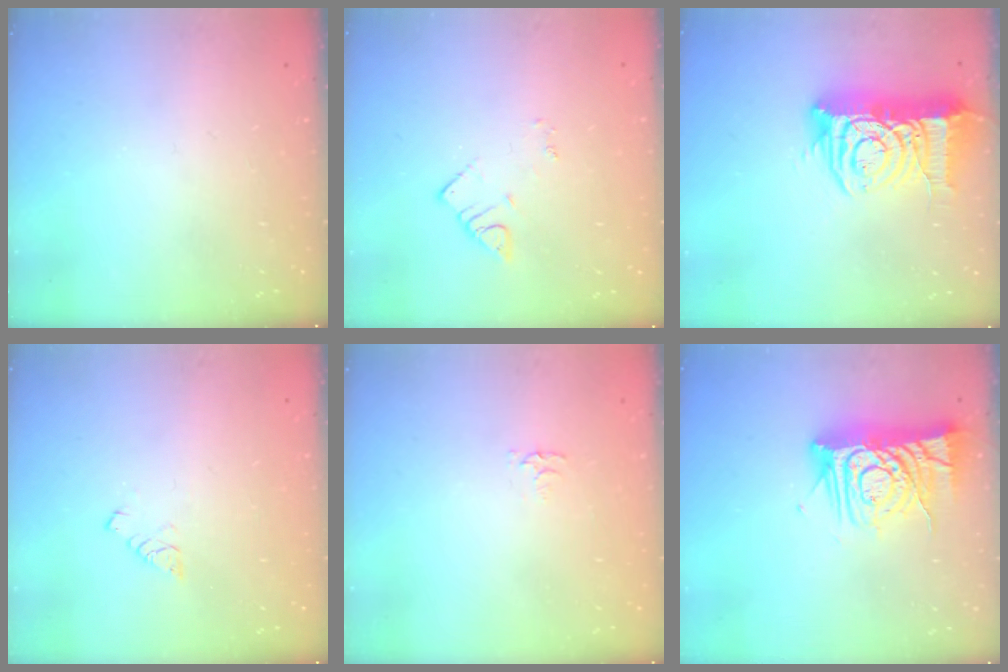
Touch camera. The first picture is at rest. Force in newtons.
{"total": 2.5, "press": 2.5, "slide": 0.3}
{"total": 15.7, "press": 15.6, "slide": 1.8}
{"total": 4.8, "press": 4.8, "slide": 0.3}
{"total": 2.6, "press": 2.6, "slide": 0.4}
{"total": 13.5, "press": 13.4, "slide": 1.4}